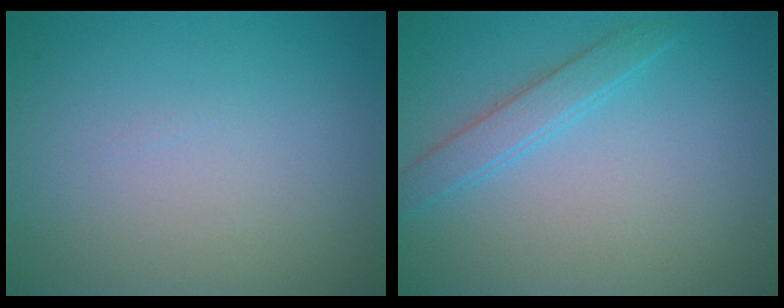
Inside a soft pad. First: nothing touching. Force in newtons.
{"total": 2.2, "press": 2.1, "slide": 0.2}